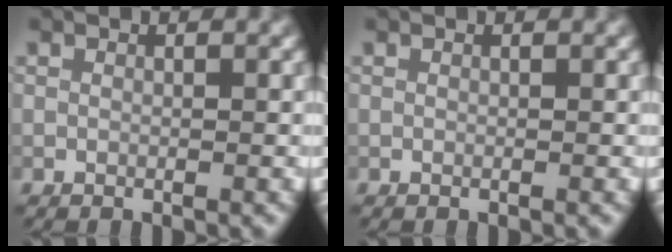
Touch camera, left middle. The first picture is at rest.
{"total": 0.0}